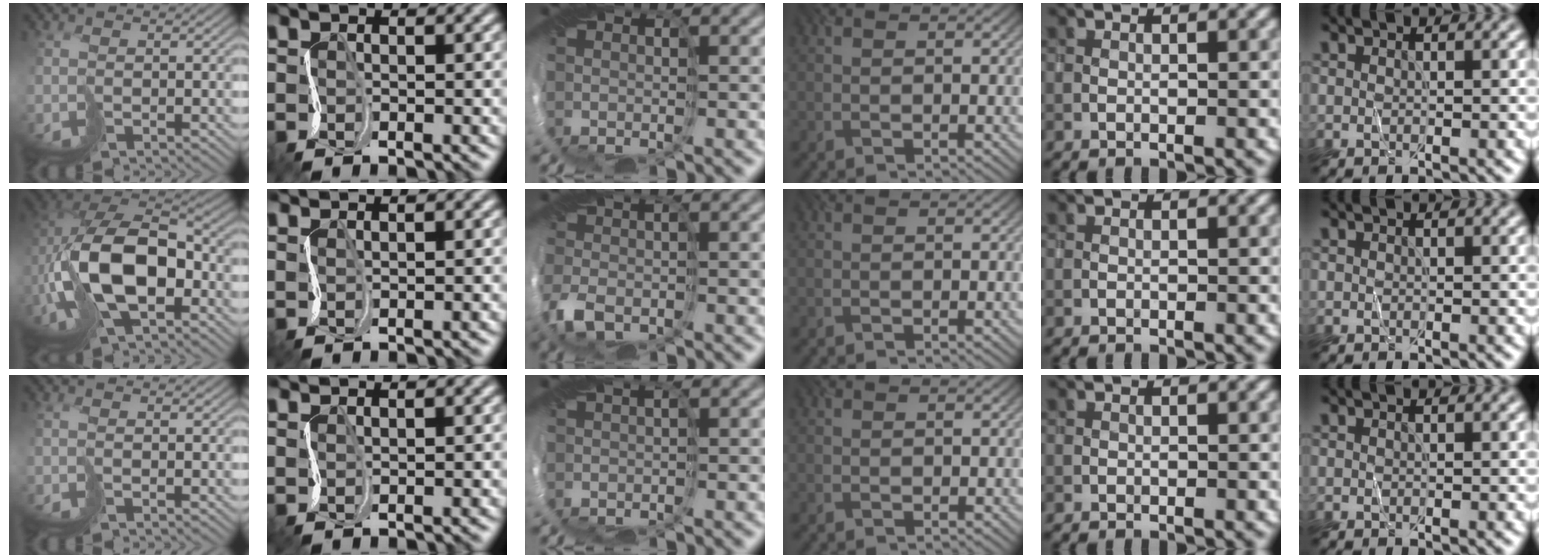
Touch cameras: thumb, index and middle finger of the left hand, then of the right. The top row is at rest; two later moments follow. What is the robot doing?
{"motion": "cut", "object": "receipt paper"}